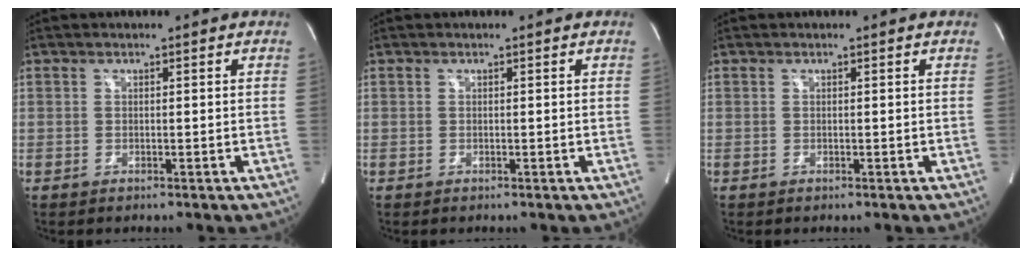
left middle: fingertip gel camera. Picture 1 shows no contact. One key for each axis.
{"total": 0.0}
{"total": 0.0}